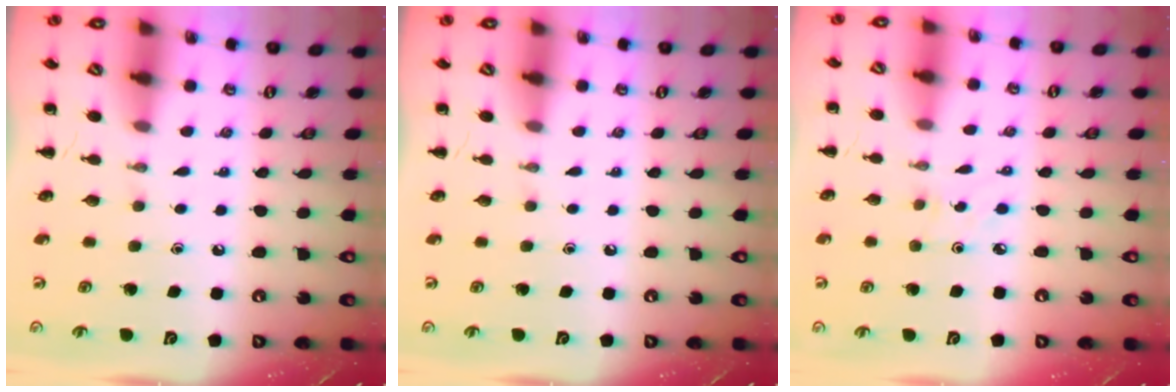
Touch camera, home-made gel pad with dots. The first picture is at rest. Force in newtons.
{"total": 0.0}
{"total": 2.1, "press": 2.0, "slide": 0.7}